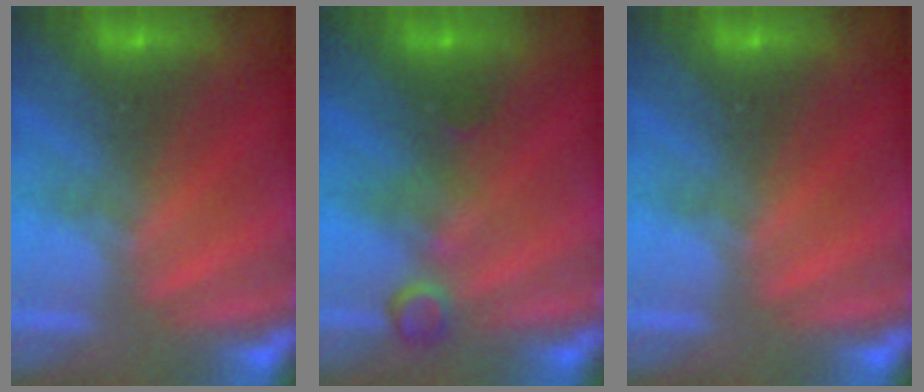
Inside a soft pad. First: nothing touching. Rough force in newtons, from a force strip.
{"total": 2.9}
{"total": 0.0}